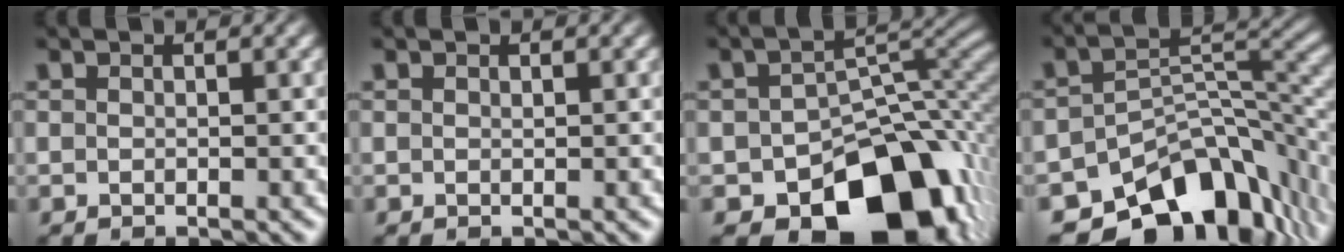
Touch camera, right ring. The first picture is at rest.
{"total": 0.0}
{"total": 16.3, "force": [-7.6, 9.3, 11.1], "torque": [-0.149, -0.046, -0.092]}
{"total": 14.7, "force": [-8.9, 7.4, 9.0], "torque": [-0.104, -0.024, -0.121]}